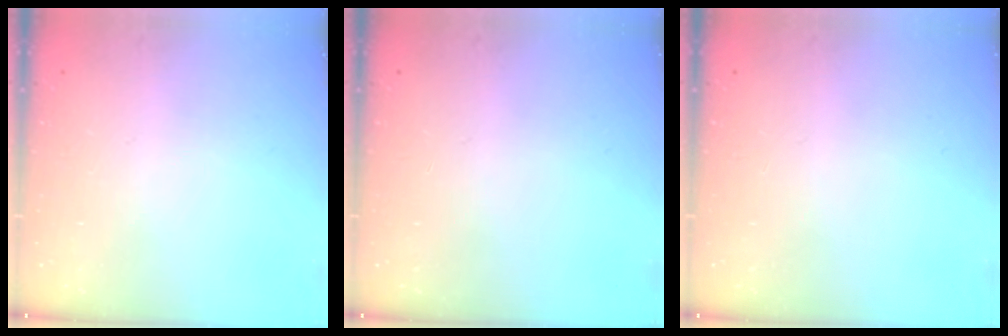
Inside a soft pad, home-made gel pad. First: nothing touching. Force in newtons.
{"total": 0.0}
{"total": 0.0}